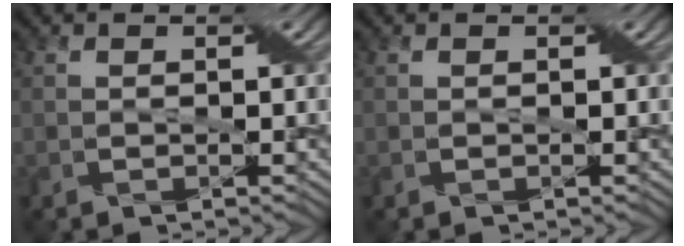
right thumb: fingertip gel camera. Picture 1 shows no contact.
{"total": 0.0}